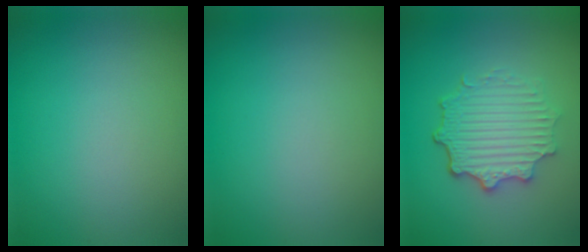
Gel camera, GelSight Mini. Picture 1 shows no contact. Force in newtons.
{"total": 0.0}
{"total": 5.0, "press": 3.8, "slide": 3.2}